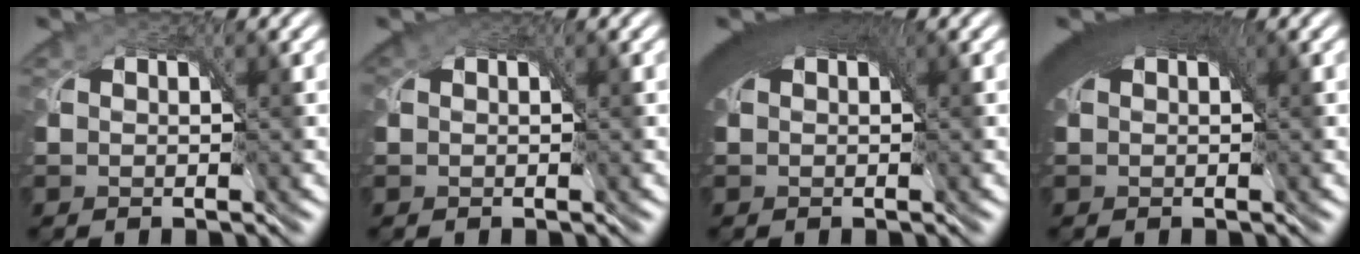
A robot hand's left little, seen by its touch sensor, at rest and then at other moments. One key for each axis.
{"total": 0.8, "fx": 0.4, "fy": 0.5, "fz": 0.4, "tx": -0.009, "ty": 0.001, "tz": 0.004}
{"total": 7.5, "fx": 3.0, "fy": 3.7, "fz": 5.8, "tx": -0.093, "ty": 0.017, "tz": 0.032}
{"total": 7.9, "fx": 3.0, "fy": 3.9, "fz": 6.2, "tx": -0.097, "ty": 0.018, "tz": 0.032}